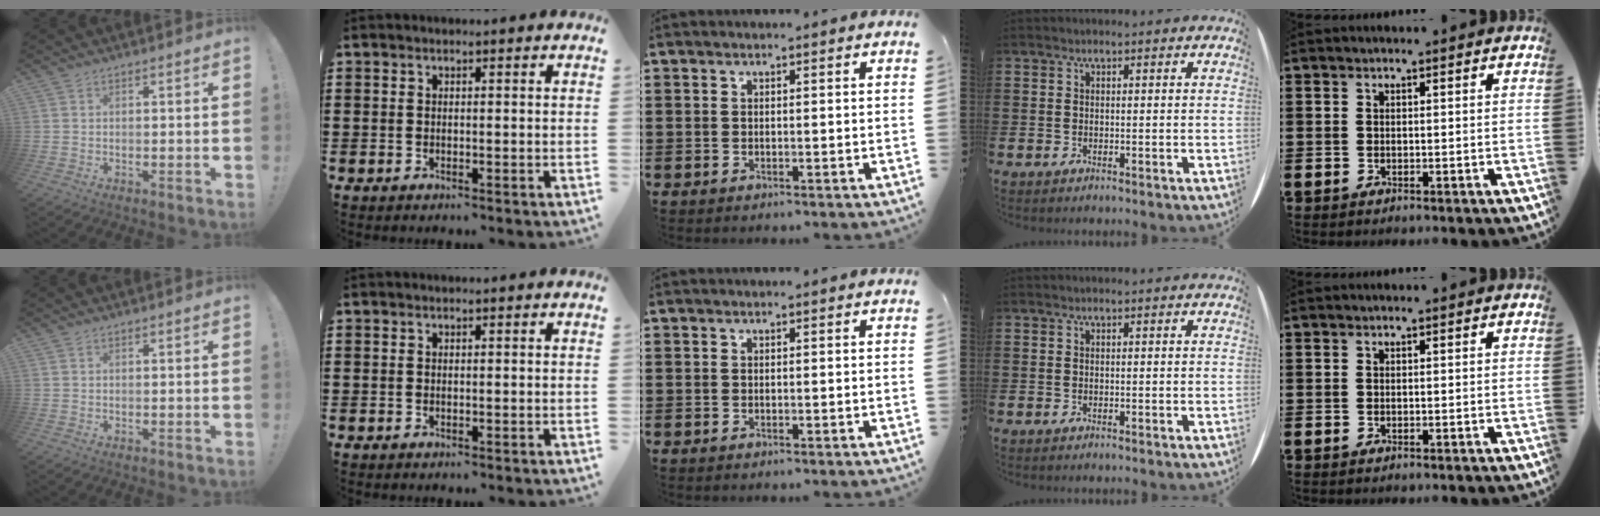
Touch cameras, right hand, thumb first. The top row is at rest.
{}